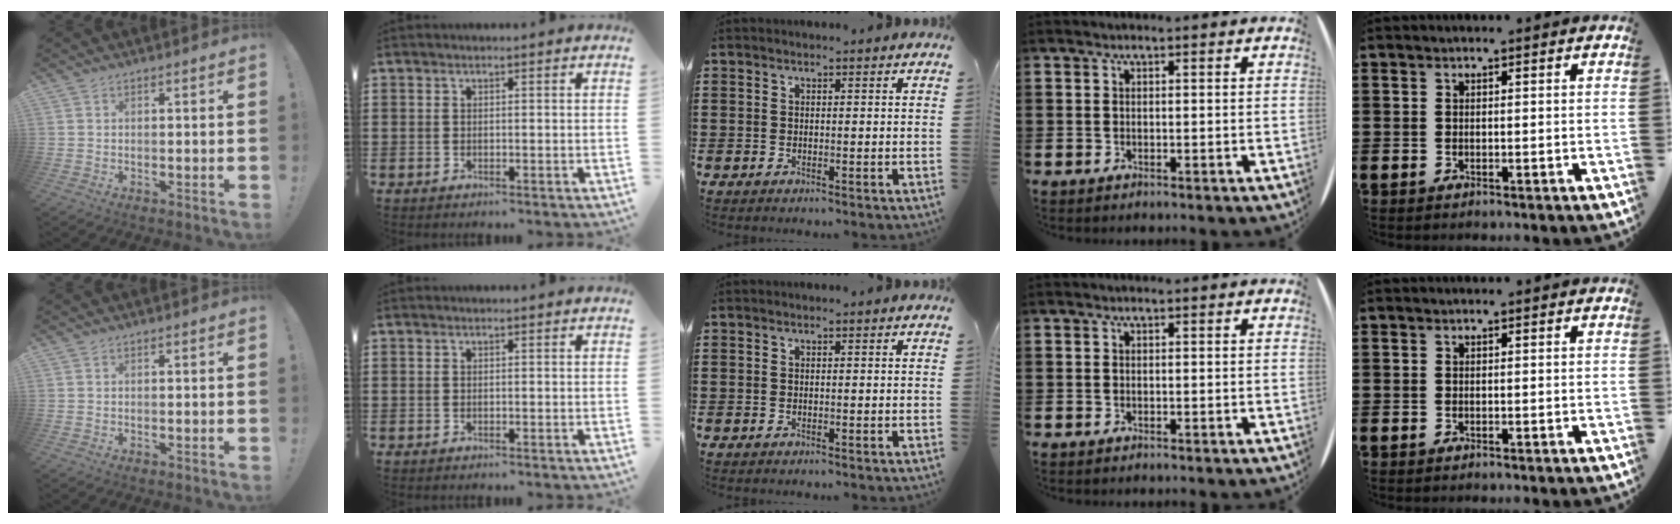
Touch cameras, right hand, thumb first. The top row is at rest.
{}